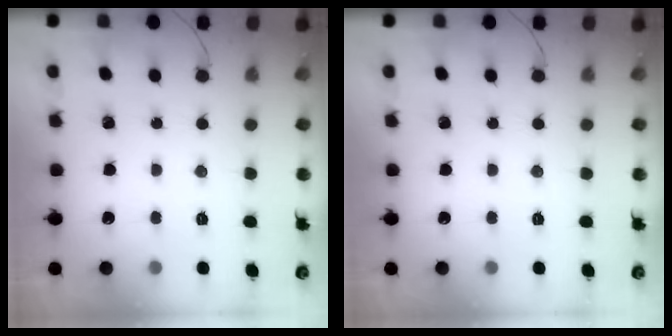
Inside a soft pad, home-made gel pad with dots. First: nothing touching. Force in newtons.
{"total": 0.0}